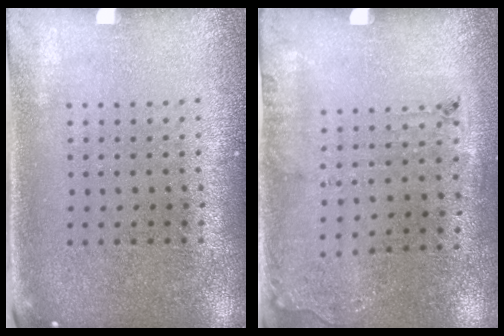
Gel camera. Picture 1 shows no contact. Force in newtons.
{"total": 1.8, "press": 1.2, "slide": 1.3}